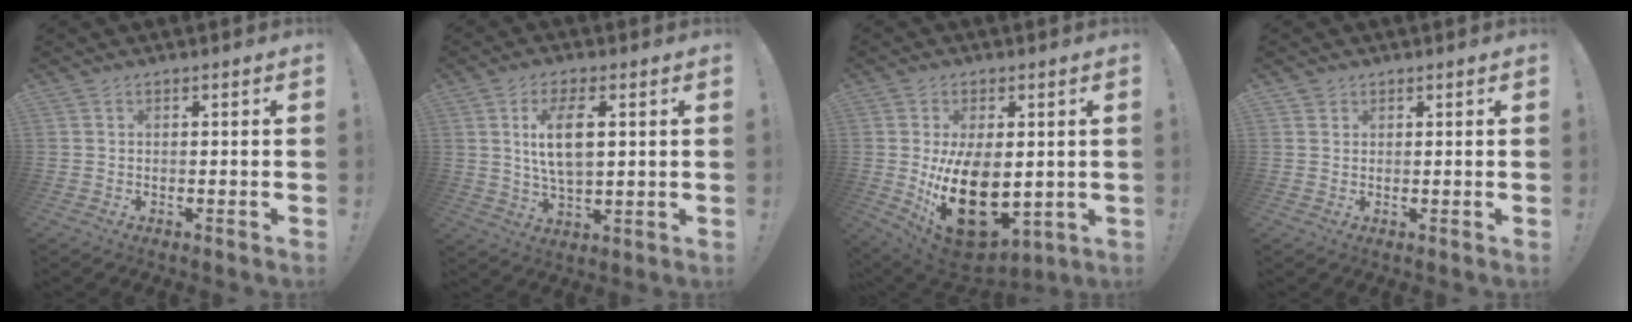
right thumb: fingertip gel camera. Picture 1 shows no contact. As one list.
[{"total": 10.1, "force": [2.3, 4.5, 8.7], "torque": [-0.151, -0.006, 0.037]}, {"total": 20.5, "force": [-2.2, 12.2, 16.4], "torque": [-0.282, -0.023, -0.020]}, {"total": 1.3, "force": [0.9, 0.9, 0.1], "torque": [0.004, -0.003, 0.016]}]